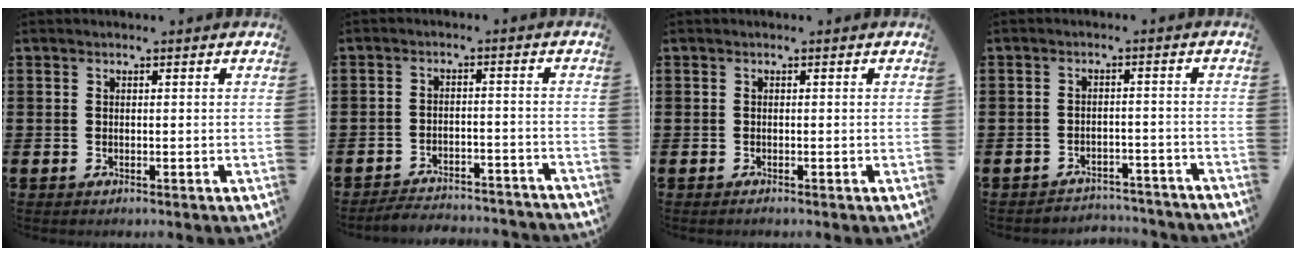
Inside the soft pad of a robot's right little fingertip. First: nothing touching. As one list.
[{"total": 3.1, "force": [-3.1, 0.2, 0.1], "torque": [-0.006, 0.006, -0.066]}, {"total": 0.0}, {"total": 2.7, "force": [-2.7, 0.2, -0.3], "torque": [-0.003, 0.004, -0.059]}]